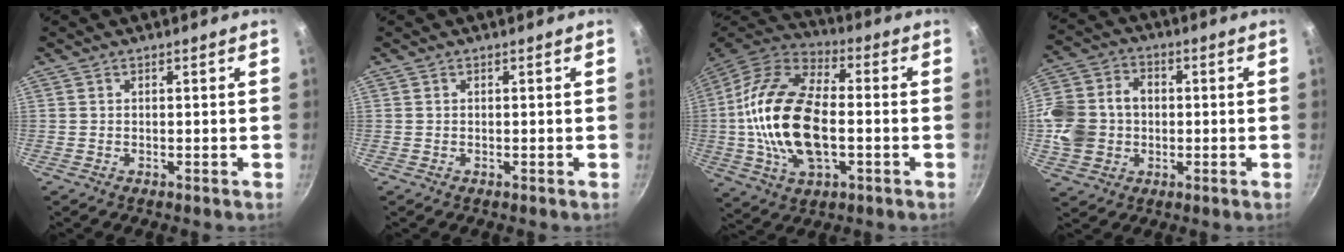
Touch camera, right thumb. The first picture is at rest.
{"total": 0.0}
{"total": 22.1, "force": [-2.0, 11.6, 18.7], "torque": [-0.375, 0.015, -0.038]}
{"total": 14.1, "force": [-0.8, 11.6, 8.0], "torque": [-0.153, 0.024, -0.017]}